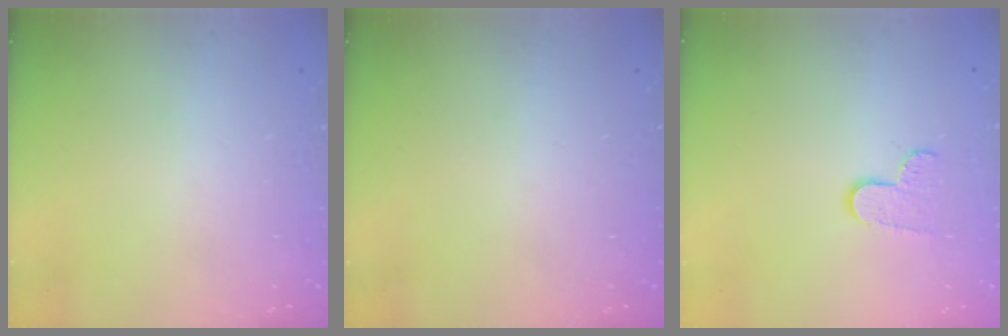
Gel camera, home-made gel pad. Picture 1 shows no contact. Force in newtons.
{"total": 0.0}
{"total": 6.5, "press": 6.5, "slide": 0.4}